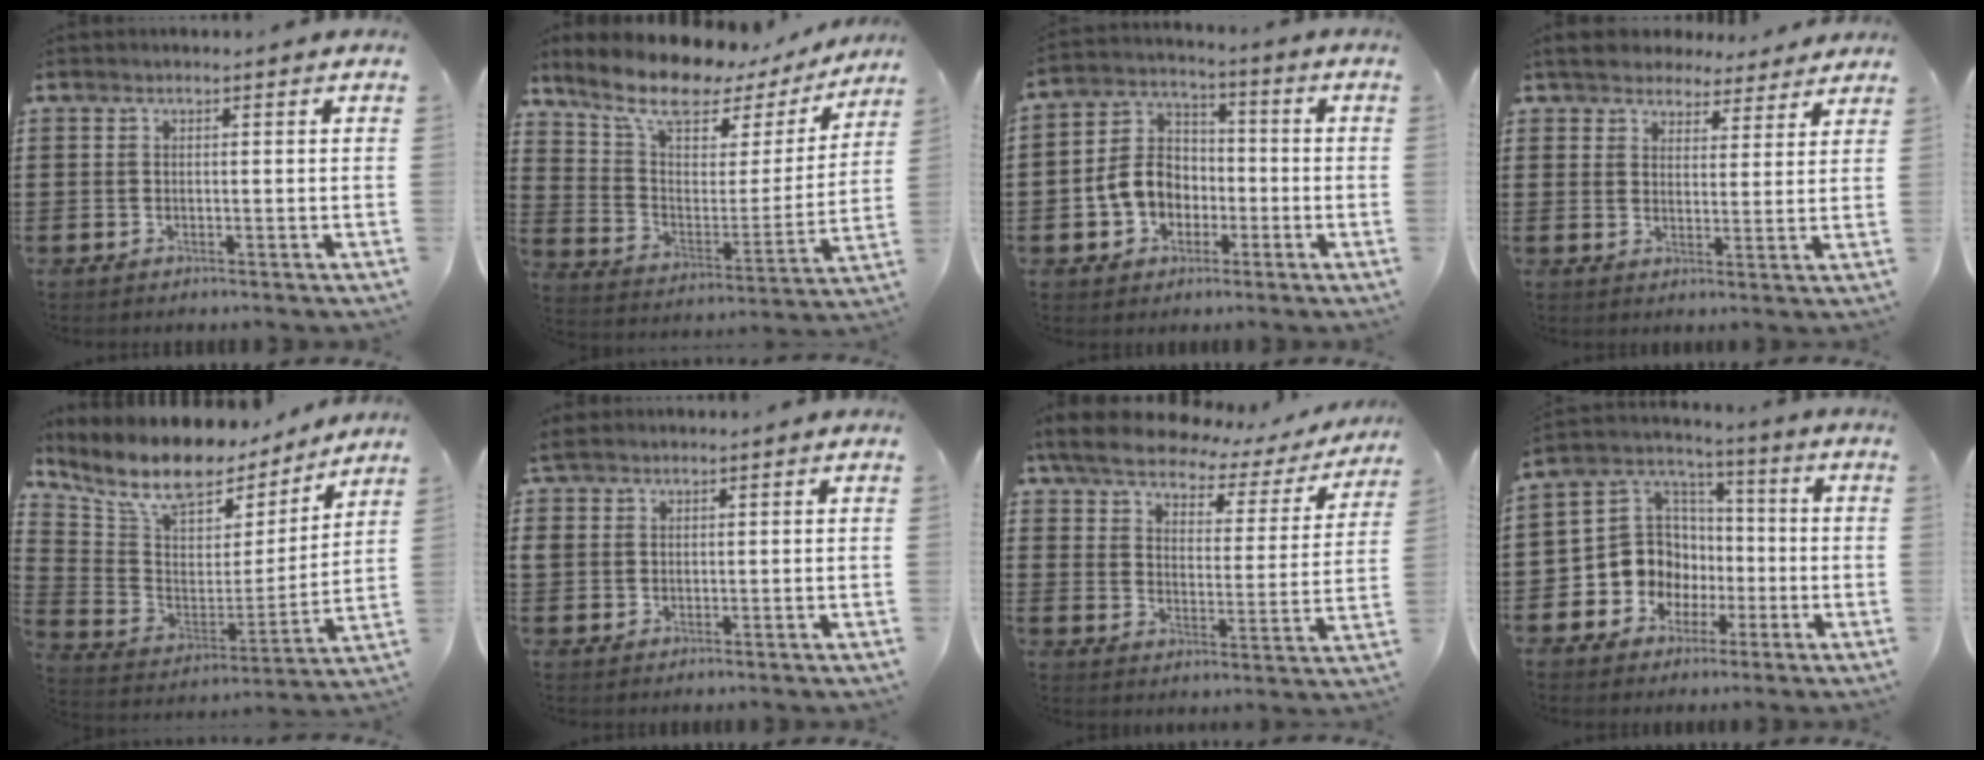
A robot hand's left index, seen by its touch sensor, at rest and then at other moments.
{"total": 10.2, "force": [8.2, 3.4, 5.1], "torque": [-0.122, -0.053, 0.139]}
{"total": 7.7, "force": [-2.0, 6.5, 3.7], "torque": [-0.105, 0.017, -0.043]}
{"total": 5.0, "force": [4.7, 1.4, 0.8], "torque": [-0.036, -0.014, 0.086]}
{"total": 10.0, "force": [8.1, 4.2, 4.3], "torque": [-0.110, -0.053, 0.140]}
{"total": 3.1, "force": [2.0, 2.4, 0.6], "torque": [-0.026, 0.013, 0.037]}
{"total": 5.4, "force": [4.7, 1.6, 2.2], "torque": [-0.067, -0.024, 0.077]}
{"total": 10.1, "force": [-2.0, 9.6, 2.7], "torque": [-0.106, 0.004, -0.035]}